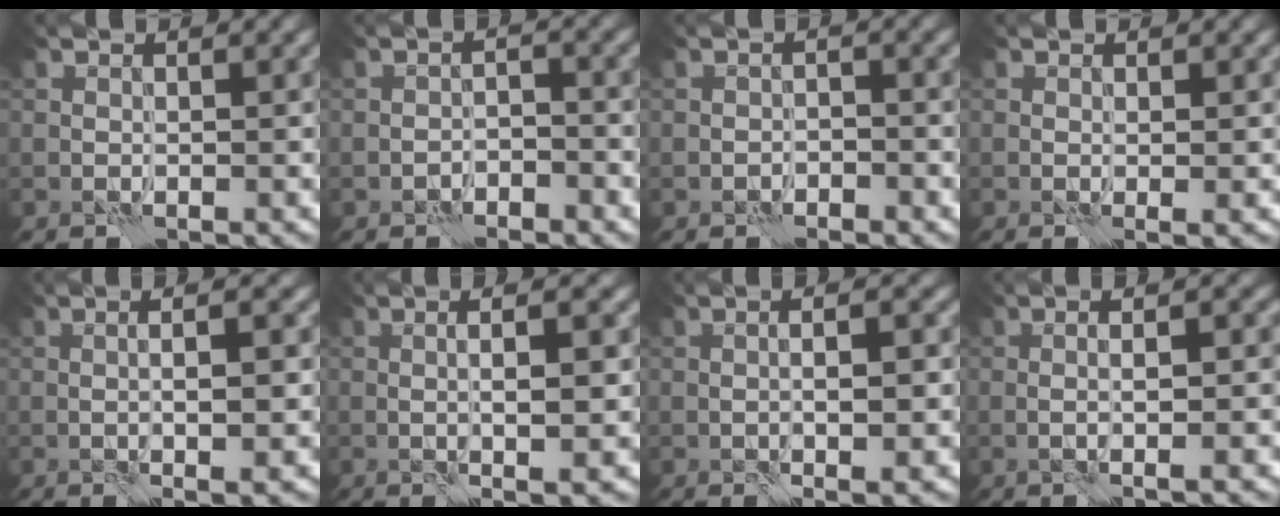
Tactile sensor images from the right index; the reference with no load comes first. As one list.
[{"total": 2.0, "force": [-1.4, 0.6, 1.3], "torque": [-0.018, 0.008, -0.028]}, {"total": 1.4, "force": [-0.9, 0.5, 0.9], "torque": [-0.012, 0.005, -0.018]}, {"total": 1.0, "force": [0.0, 0.1, 1.0], "torque": [-0.014, -0.002, -0.002]}, {"total": 5.9, "force": [-0.2, 1.7, 5.7], "torque": [-0.064, 0.008, -0.008]}, {"total": 6.7, "force": [0.0, 1.6, 6.5], "torque": [-0.084, 0.010, 0.001]}, {"total": 5.5, "force": [-0.3, 1.7, 5.2], "torque": [-0.048, 0.006, -0.010]}, {"total": 6.4, "force": [0.1, 1.9, 6.1], "torque": [-0.068, 0.016, -0.010]}]